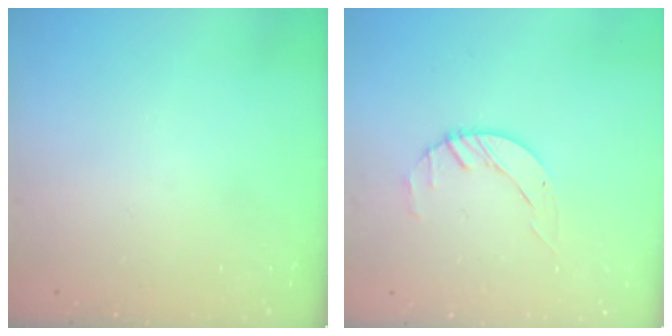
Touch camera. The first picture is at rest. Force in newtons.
{"total": 2.0, "press": 2.0, "slide": 0.3}